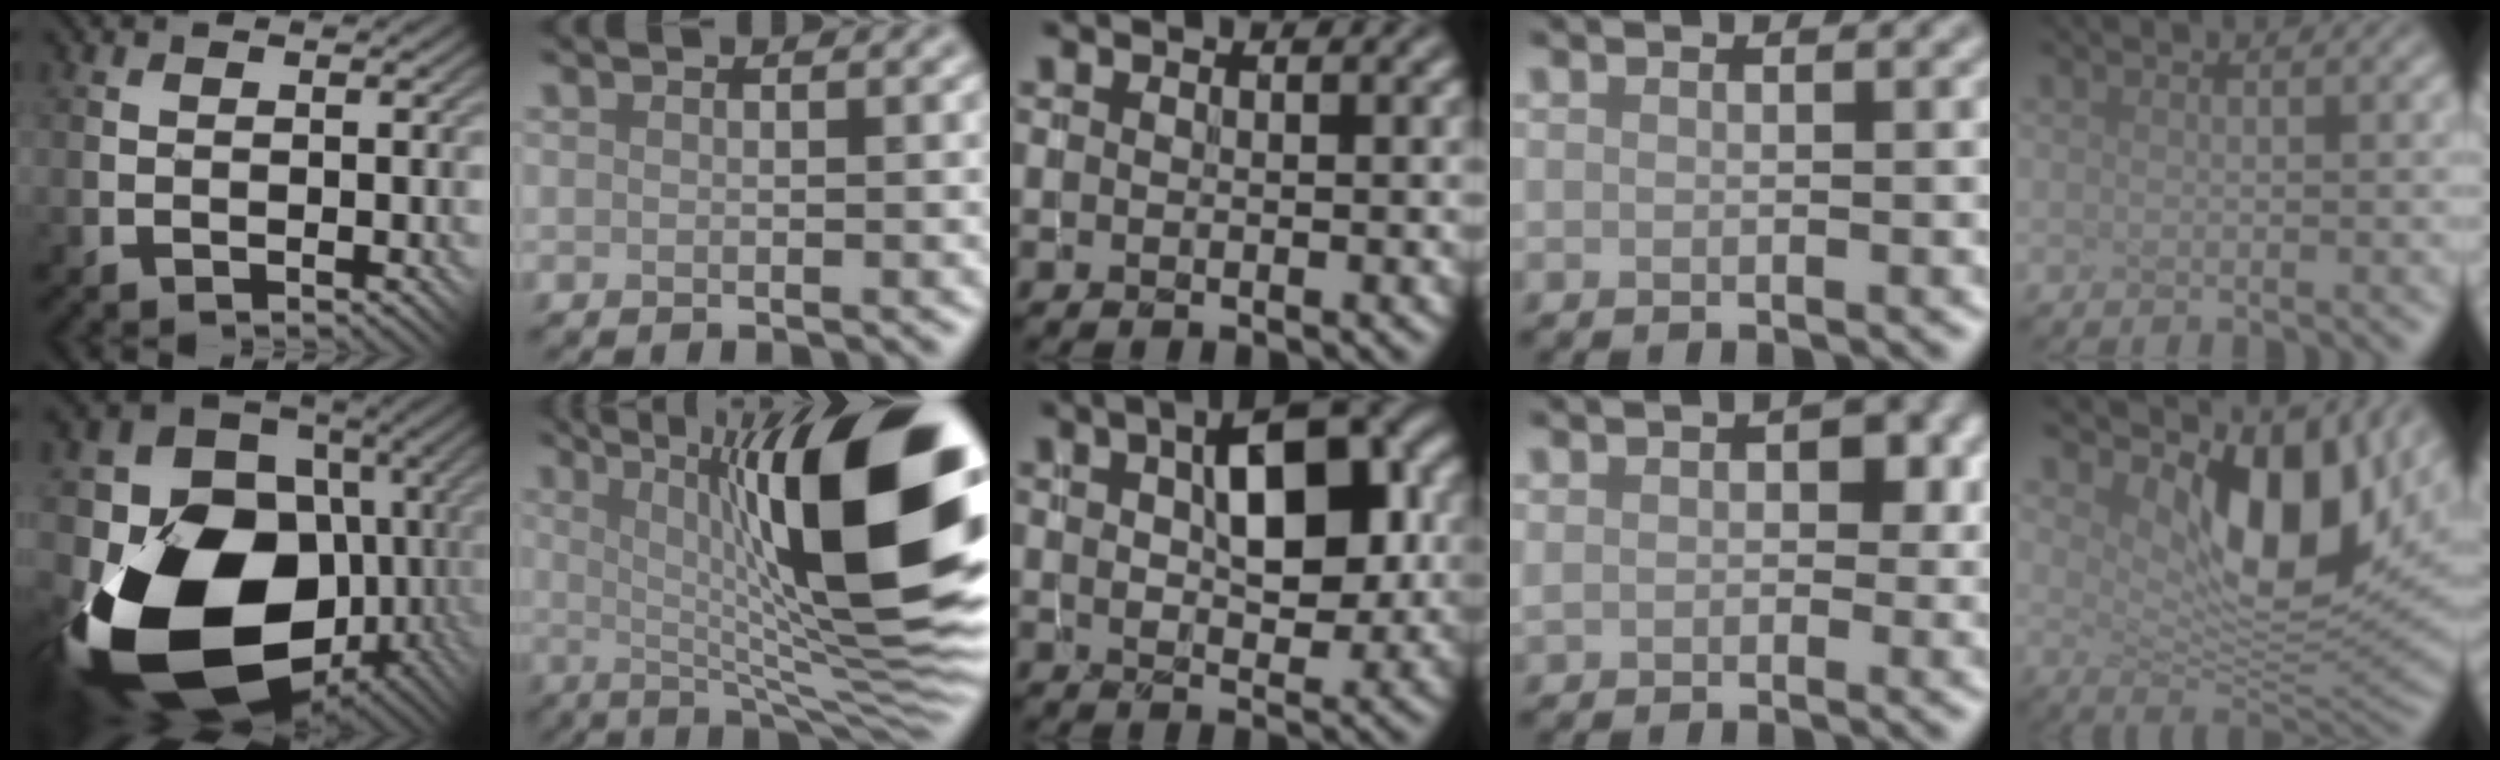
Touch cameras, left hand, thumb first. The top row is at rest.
{"thumb": {"total": 20.6, "force": [-5.7, 15.8, 12.0], "torque": [-0.299, -0.048, -0.082]}, "index": {"total": 17.6, "force": [3.3, 4.4, 16.7], "torque": [-0.238, 0.011, 0.057]}, "middle": {"total": 8.0, "force": [2.1, 3.9, 6.7], "torque": [-0.099, 0.015, 0.030]}, "ring": {"total": 3.2, "force": [0.5, 2.2, 2.3], "torque": [-0.043, 0.002, 0.012]}, "little": {"total": 8.2, "force": [2.9, 4.1, 6.4], "torque": [-0.124, -0.019, 0.080]}}